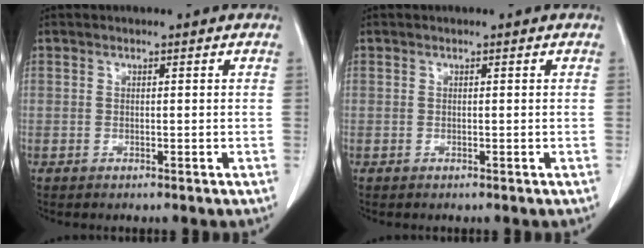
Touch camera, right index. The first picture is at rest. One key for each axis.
{"total": 0.0}